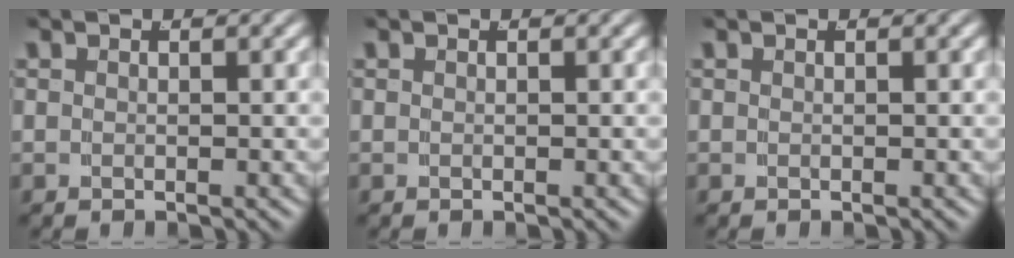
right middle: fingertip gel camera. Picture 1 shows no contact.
{"total": 0.0}
{"total": 0.0}